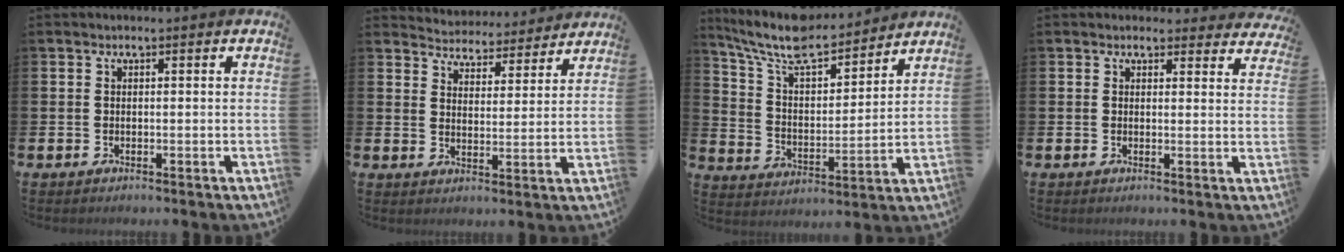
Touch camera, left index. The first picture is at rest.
{"total": 4.8, "force": [4.6, 1.0, -0.5], "torque": [-0.009, -0.040, 0.079]}
{"total": 10.2, "force": [9.3, 2.4, 3.4], "torque": [-0.104, -0.060, 0.162]}
{"total": 2.4, "force": [2.2, 0.9, 0.0], "torque": [0.006, -0.009, 0.037]}